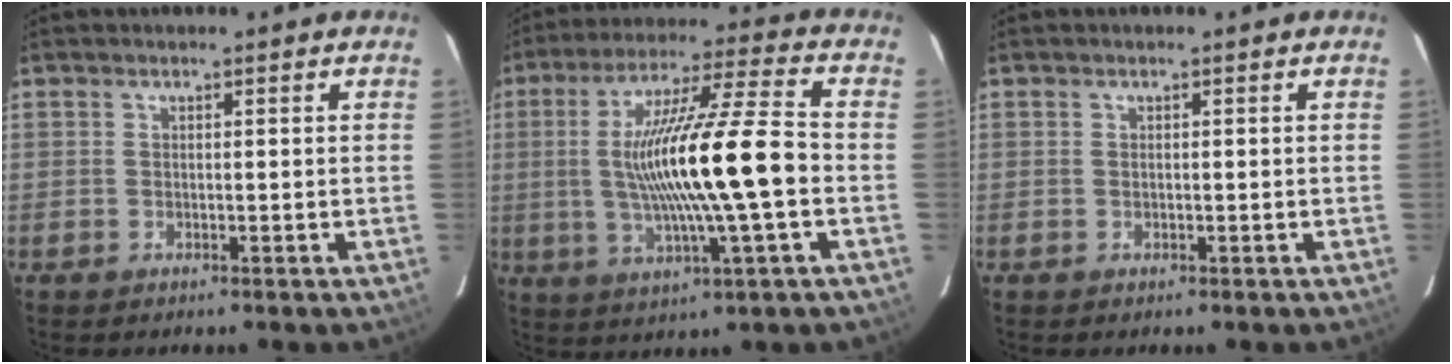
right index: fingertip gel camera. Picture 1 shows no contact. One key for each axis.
{"total": 17.2, "fx": -1.4, "fy": 0.4, "fz": 17.2, "tx": -0.311, "ty": 0.004, "tz": -0.027}
{"total": 0.0}